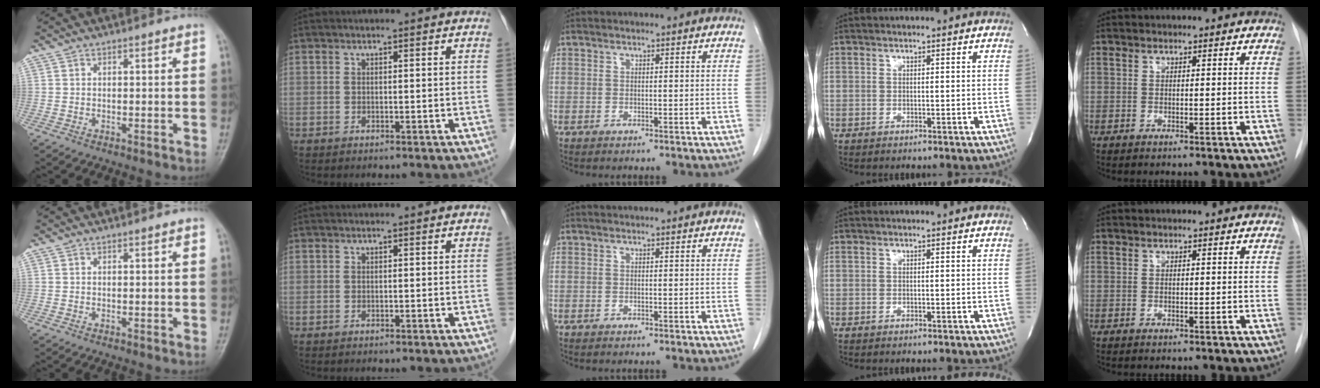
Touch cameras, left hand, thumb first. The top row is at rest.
{}